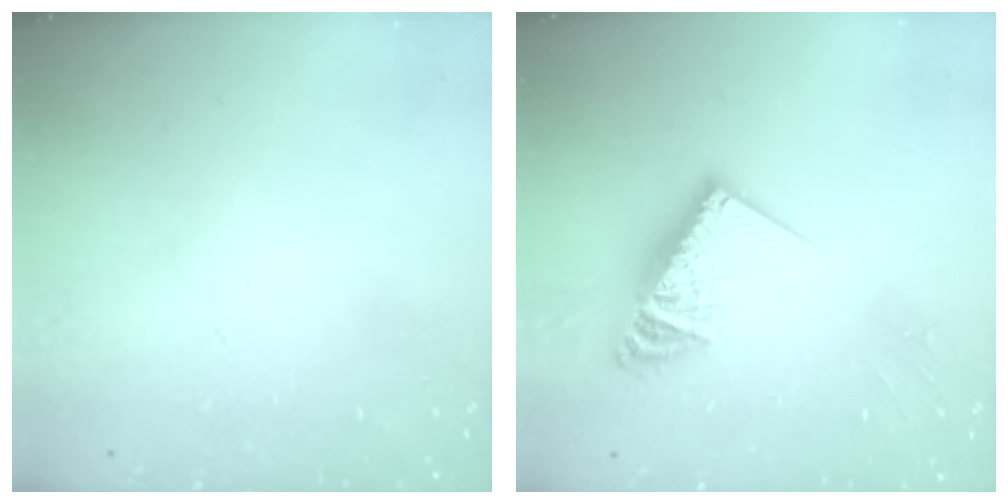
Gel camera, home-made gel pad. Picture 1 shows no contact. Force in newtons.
{"total": 13.1, "press": 13.0, "slide": 0.9}